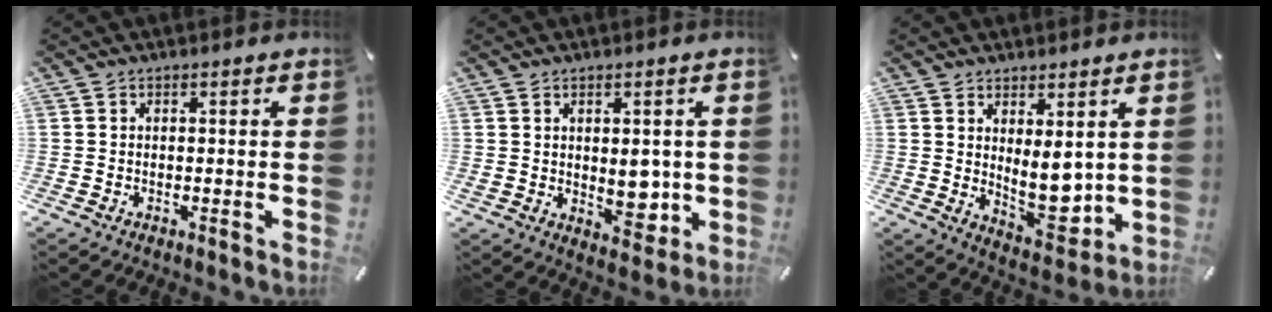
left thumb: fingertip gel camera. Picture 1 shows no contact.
{"total": 6.7, "force": [0.3, 4.7, 4.7], "torque": [-0.046, -0.004, 0.009]}
{"total": 9.1, "force": [2.3, 5.1, 7.2], "torque": [-0.094, -0.035, 0.046]}